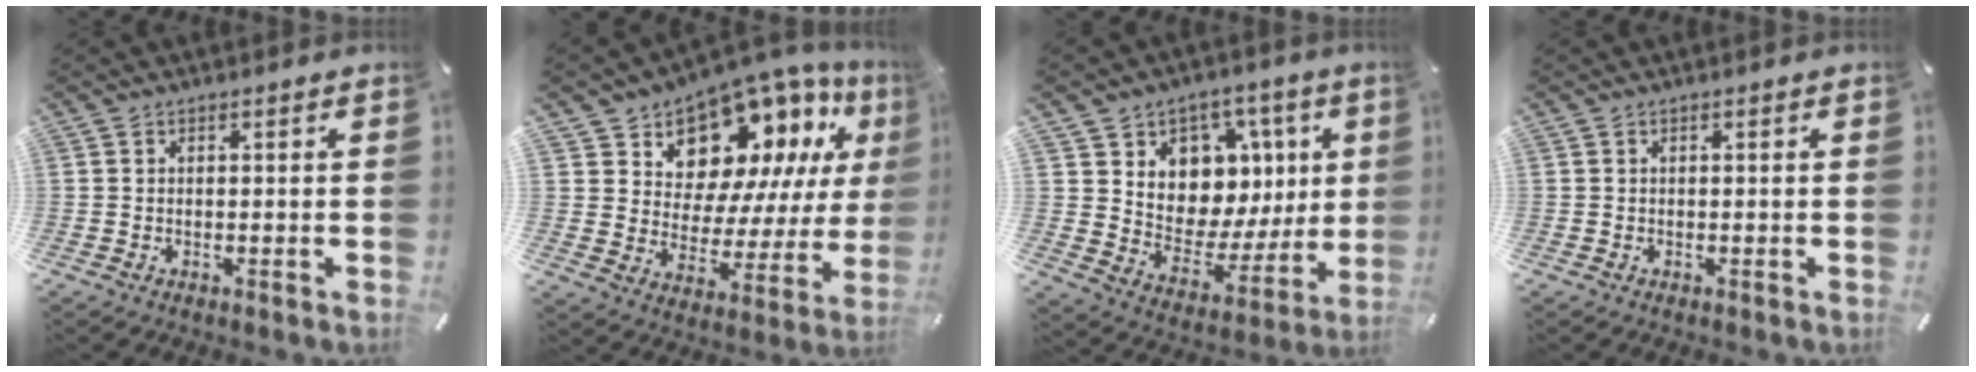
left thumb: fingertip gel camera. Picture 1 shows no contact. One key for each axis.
{"total": 13.4, "fx": 9.8, "fy": 8.3, "fz": 4.0, "tx": -0.075, "ty": -0.095, "tz": 0.177}
{"total": 10.1, "fx": 3.5, "fy": 9.2, "fz": 2.1, "tx": -0.019, "ty": -0.060, "tz": 0.071}
{"total": 0.0}